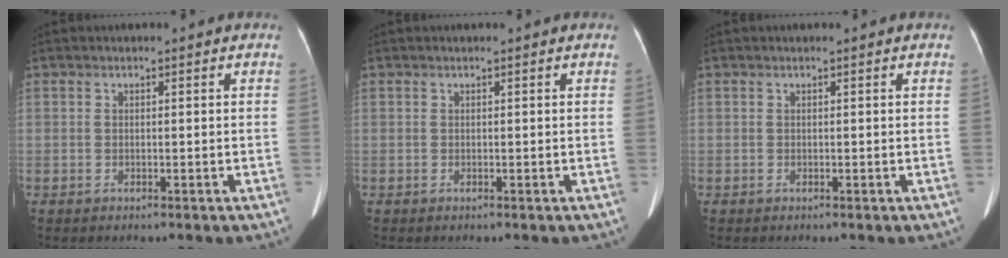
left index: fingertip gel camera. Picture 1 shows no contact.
{"total": 0.0}
{"total": 0.0}